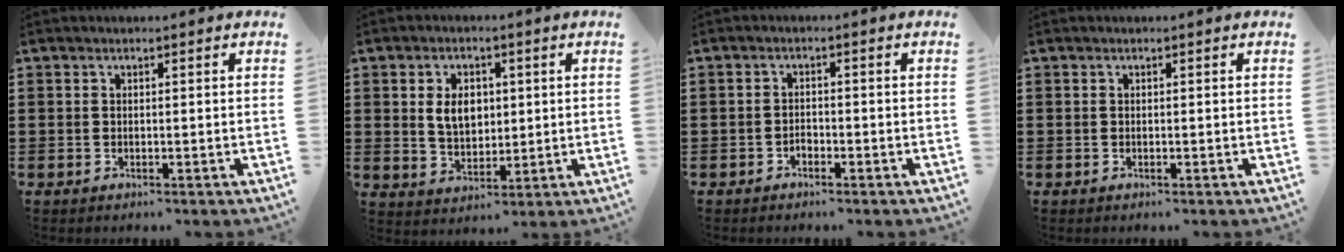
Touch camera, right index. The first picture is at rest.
{"total": 5.3, "force": [1.0, 3.7, 3.7], "torque": [-0.067, 0.008, 0.011]}
{"total": 1.3, "force": [-1.0, 0.8, 0.4], "torque": [-0.012, -0.001, -0.020]}
{"total": 0.0}